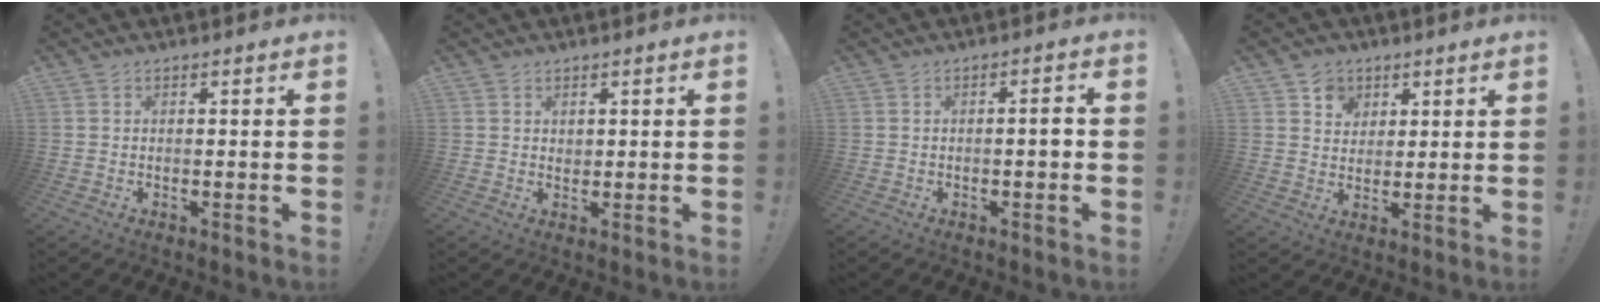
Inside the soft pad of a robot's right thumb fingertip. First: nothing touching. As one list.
[{"total": 1.4, "force": [0.9, 1.0, 0.3], "torque": [0.001, -0.005, 0.015]}, {"total": 2.7, "force": [-0.9, 0.1, 2.5], "torque": [-0.051, 0.008, -0.017]}, {"total": 6.3, "force": [3.3, 5.3, 0.9], "torque": [-0.009, -0.022, 0.061]}]